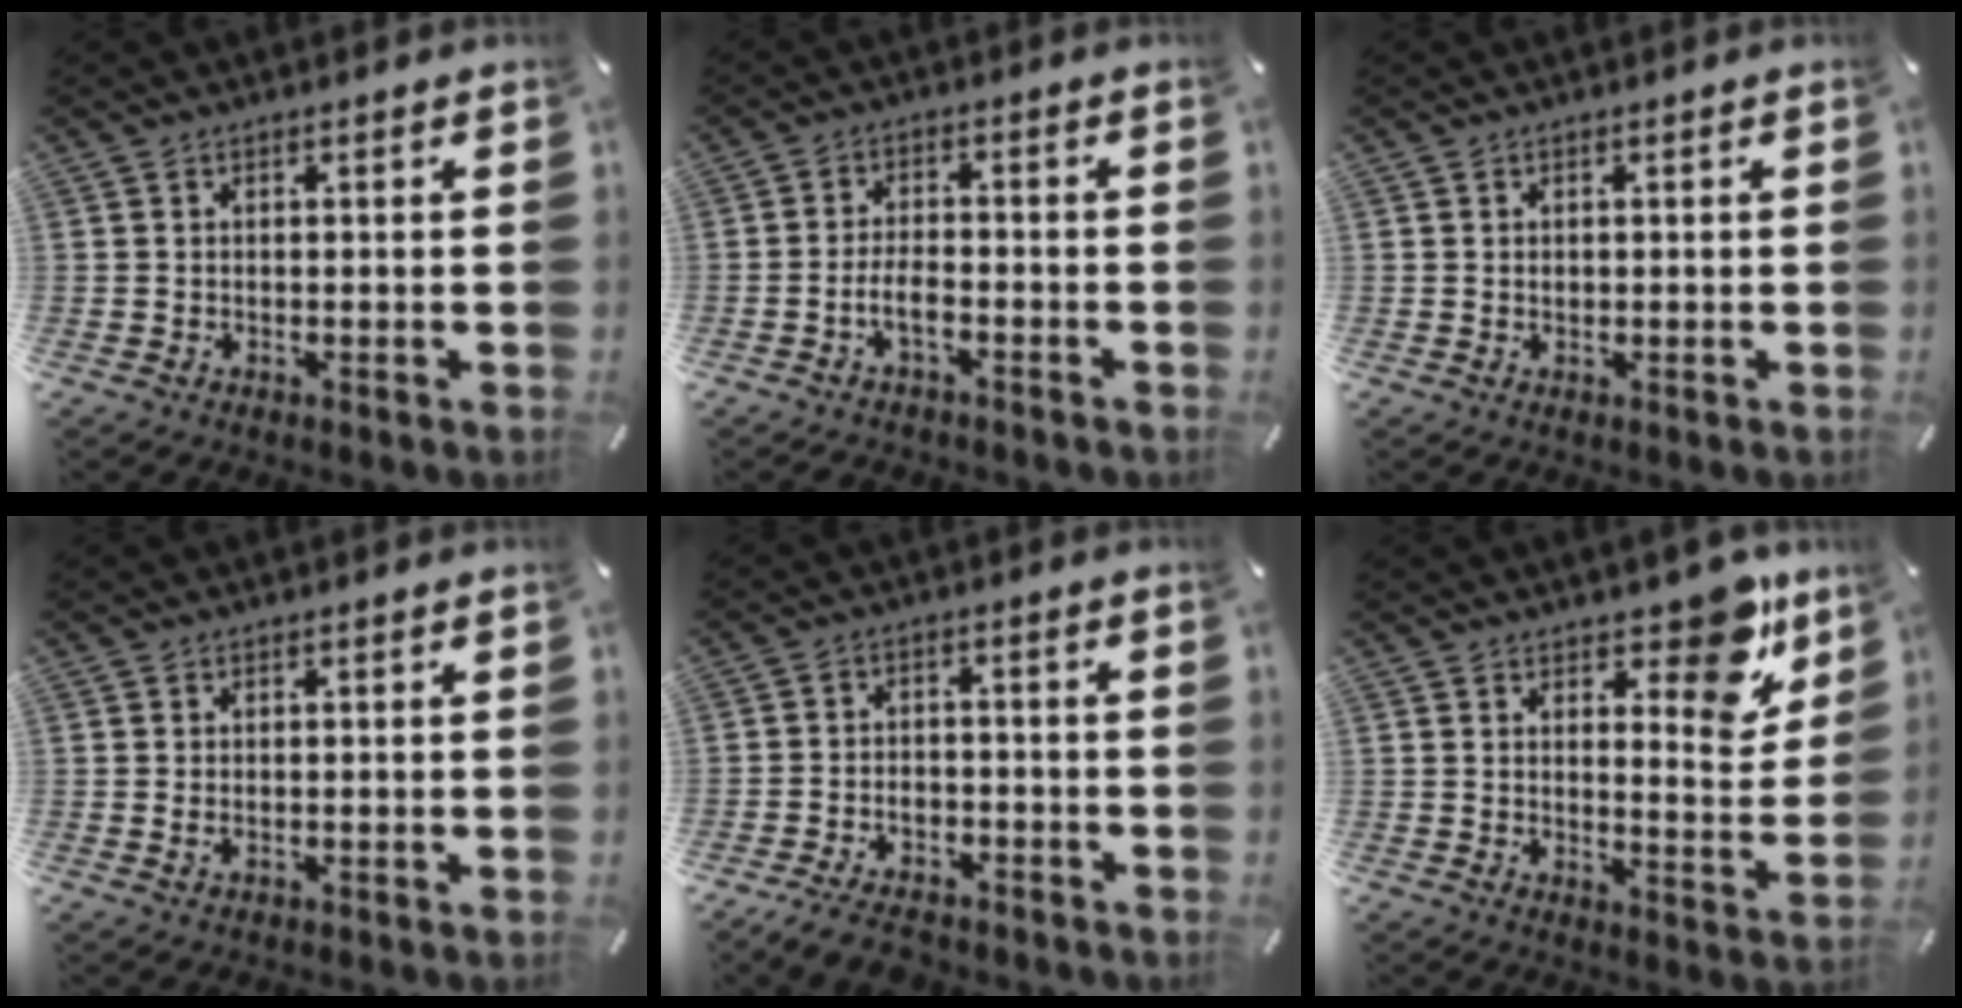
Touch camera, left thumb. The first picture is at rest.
{"total": 4.6, "force": [-2.5, 2.0, 3.4], "torque": [-0.068, 0.012, -0.048]}
{"total": 0.5, "force": [0.1, 0.5, 0.3], "torque": [-0.005, 0.002, 0.001]}
{"total": 1.0, "force": [0.1, 0.4, 0.9], "torque": [-0.010, -0.002, 0.000]}
{"total": 5.9, "force": [-4.7, 2.7, 2.4], "torque": [-0.044, 0.022, -0.088]}
{"total": 11.7, "force": [8.3, 5.2, 6.3], "torque": [-0.052, -0.075, 0.140]}